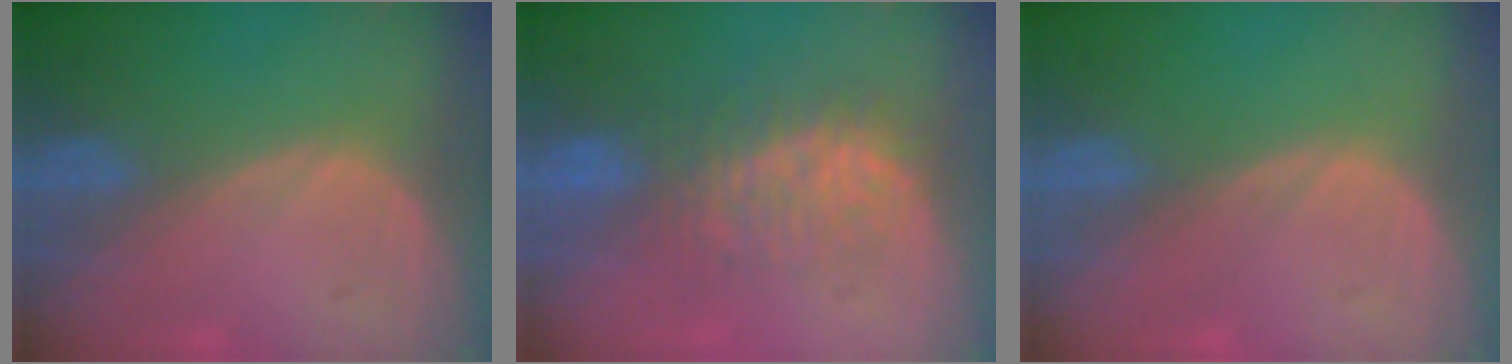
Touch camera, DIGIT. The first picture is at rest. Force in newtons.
{"total": 7.5, "press": 7.3, "slide": 1.7}
{"total": 0.0}